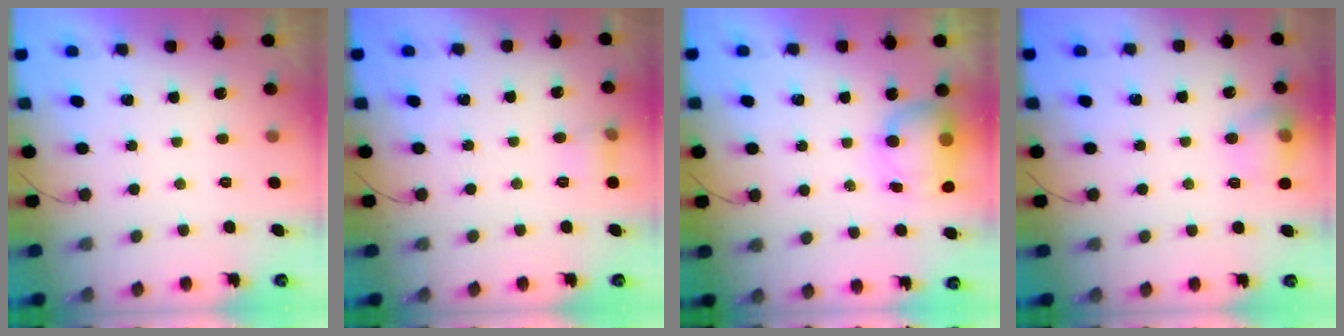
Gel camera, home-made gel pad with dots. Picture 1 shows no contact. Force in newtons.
{"total": 5.6, "press": 5.4, "slide": 1.5}
{"total": 9.1, "press": 8.1, "slide": 4.2}
{"total": 10.1, "press": 10.0, "slide": 1.4}